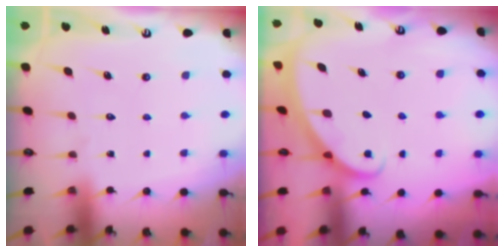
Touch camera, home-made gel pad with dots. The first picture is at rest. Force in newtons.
{"total": 2.1, "press": 2.1, "slide": 0.1}